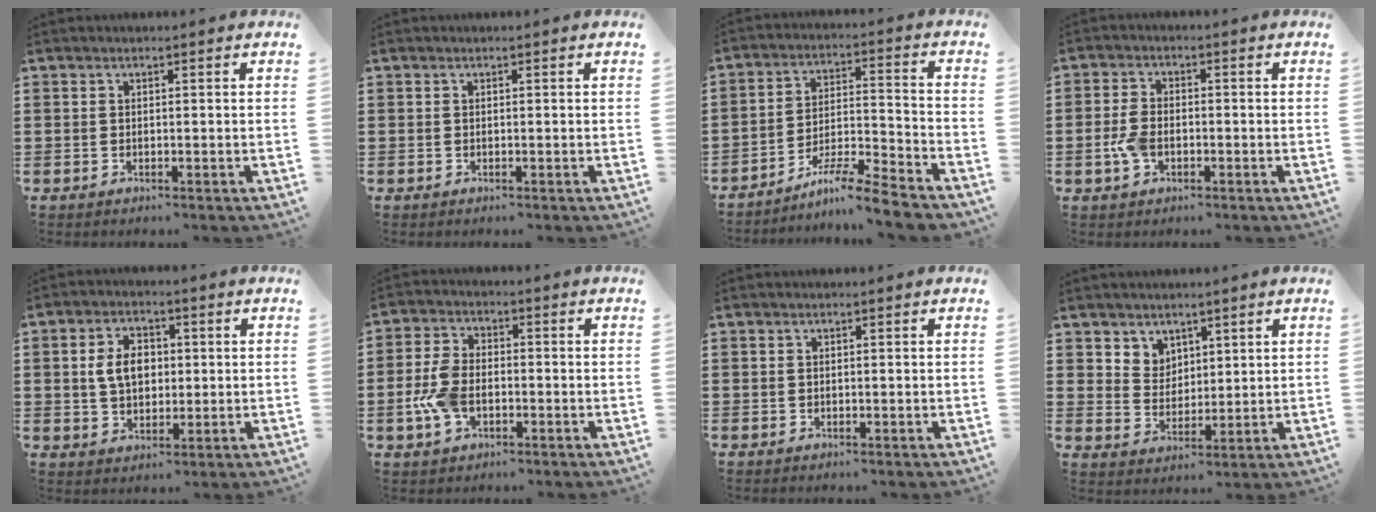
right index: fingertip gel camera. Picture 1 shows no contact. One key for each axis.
{"total": 0.0}
{"total": 7.9, "fx": -7.0, "fy": 0.0, "fz": 3.7, "tx": -0.069, "ty": 0.003, "tz": -0.136}
{"total": 4.1, "fx": -1.1, "fy": 2.5, "fz": 3.1, "tx": -0.075, "ty": -0.004, "tz": -0.023}
{"total": 5.9, "fx": 0.7, "fy": 4.1, "fz": 4.2, "tx": -0.099, "ty": 0.007, "tz": 0.003}
{"total": 6.4, "fx": -1.6, "fy": 3.8, "fz": 4.9, "tx": -0.118, "ty": 0.000, "tz": -0.035}
{"total": 0.0}
{"total": 4.7, "fx": 3.3, "fy": 3.3, "fz": 0.1, "tx": -0.021, "ty": 0.003, "tz": 0.064}